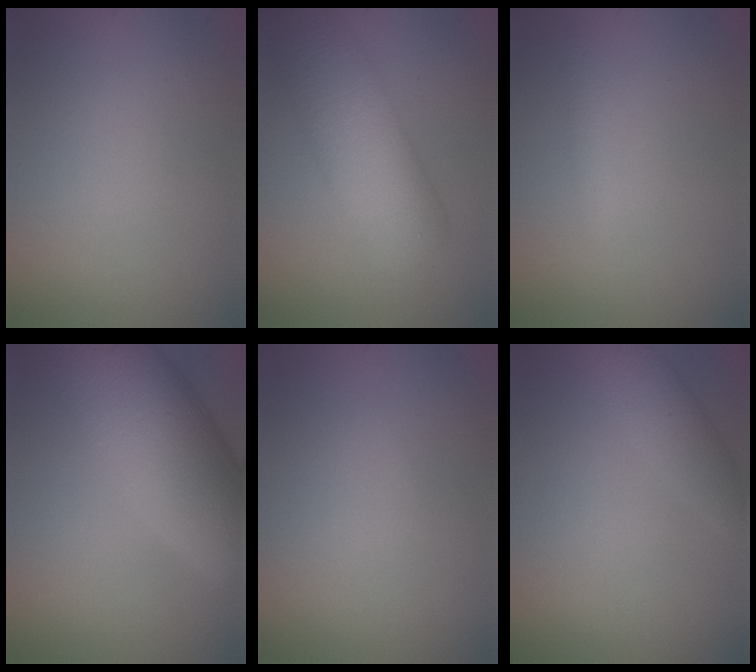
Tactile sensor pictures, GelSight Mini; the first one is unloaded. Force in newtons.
{"total": 8.0, "press": 8.0, "slide": 0.4}
{"total": 1.2, "press": 1.2, "slide": 0.0}
{"total": 12.3, "press": 12.3, "slide": 0.5}
{"total": 0.0}
{"total": 2.7, "press": 2.7, "slide": 0.1}